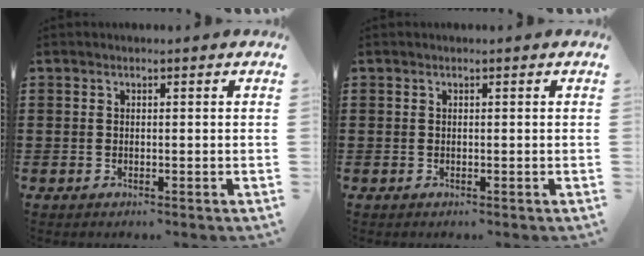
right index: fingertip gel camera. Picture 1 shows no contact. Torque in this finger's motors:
{"motor_torque": [0.06, 0.25, 0.00, 0.00]}